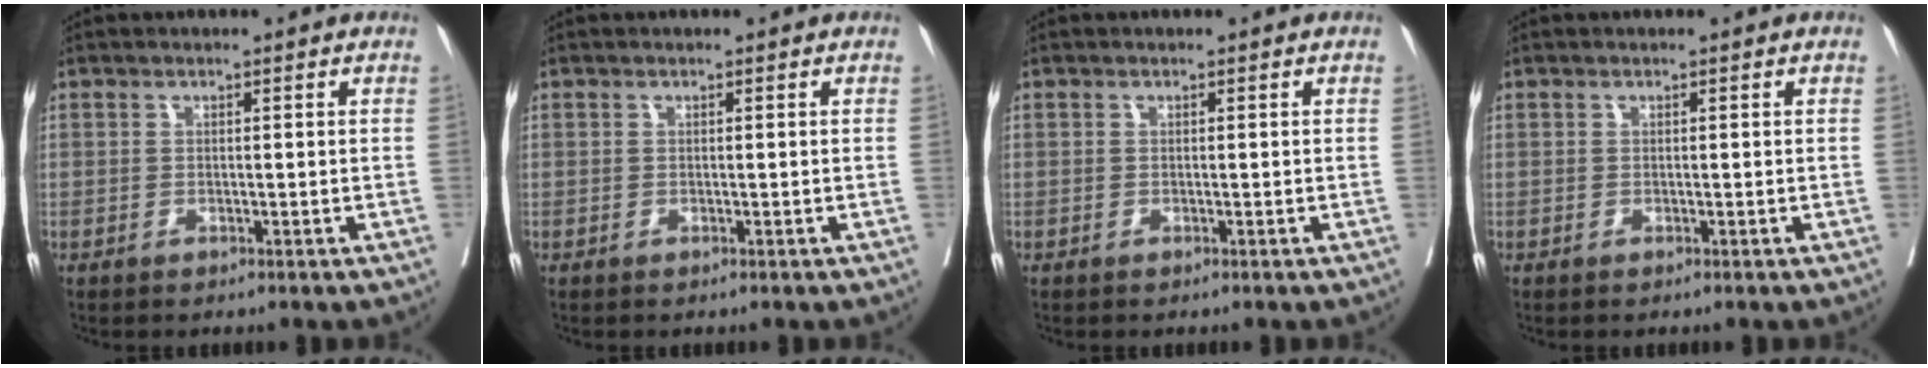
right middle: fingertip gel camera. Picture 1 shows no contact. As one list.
[{"total": 0.0}, {"total": 0.0}, {"total": 0.0}]